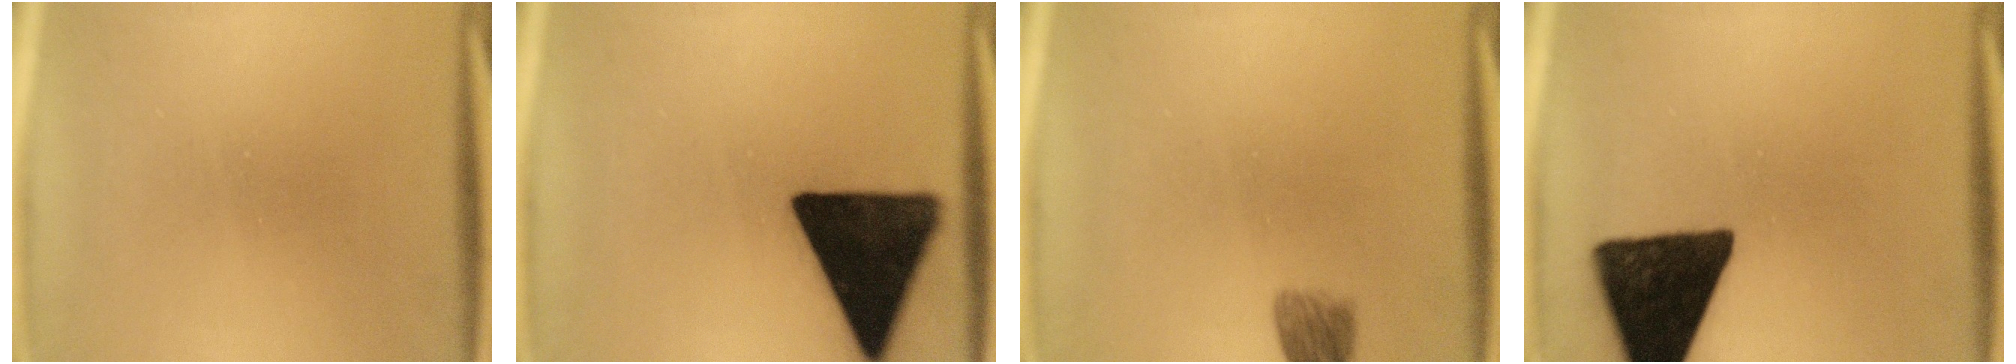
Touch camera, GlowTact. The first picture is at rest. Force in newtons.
{"total": 18.1}
{"total": 4.7}
{"total": 15.9}